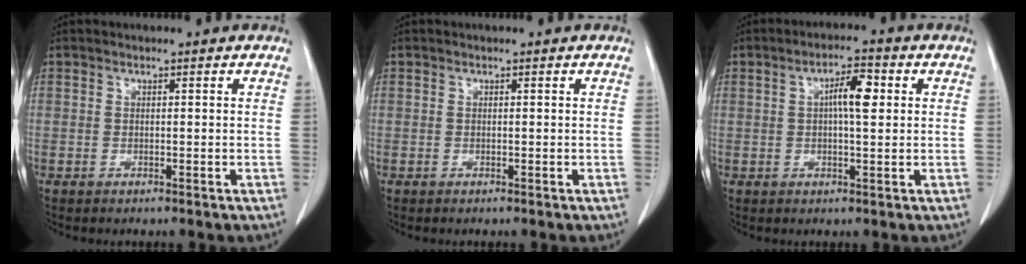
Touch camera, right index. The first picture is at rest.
{"total": 0.0}
{"total": 5.2, "force": [1.1, 1.2, 5.0], "torque": [-0.088, 0.012, 0.016]}